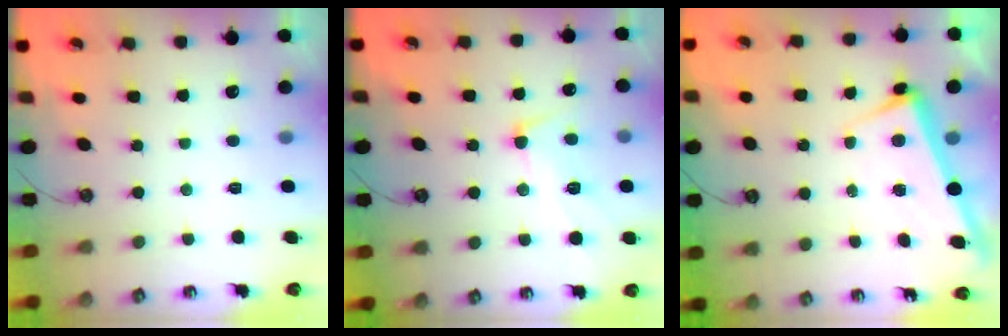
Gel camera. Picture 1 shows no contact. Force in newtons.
{"total": 4.6, "press": 4.5, "slide": 0.7}
{"total": 2.5, "press": 2.4, "slide": 0.6}